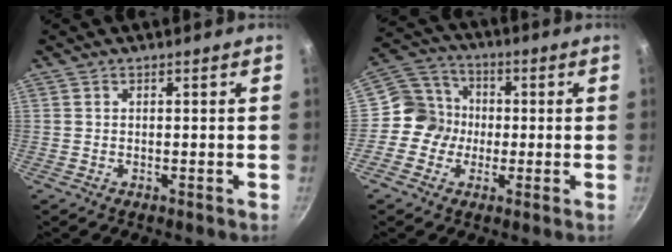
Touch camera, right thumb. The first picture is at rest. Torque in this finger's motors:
{"motor_torque": [-0.21, -0.33, 0.30, -0.06, -0.03]}